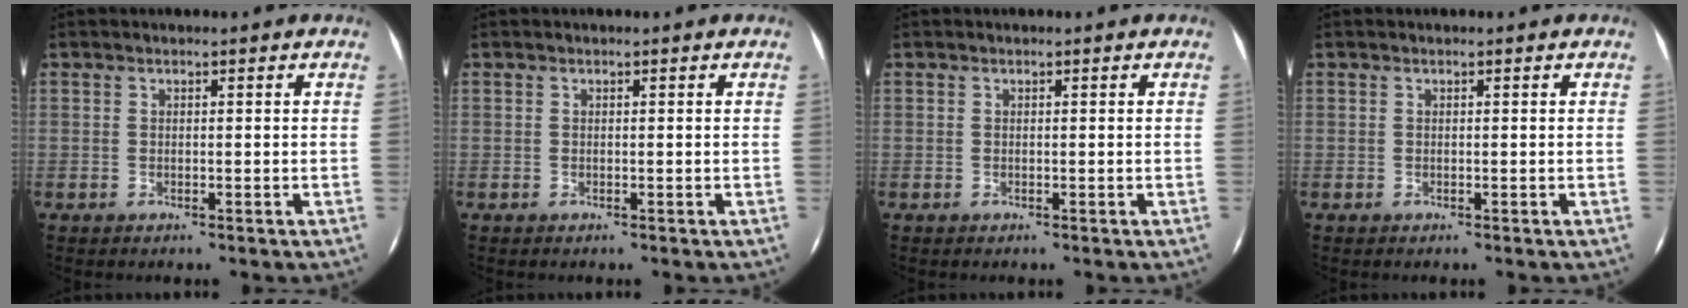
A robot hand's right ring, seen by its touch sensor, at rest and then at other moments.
{"total": 0.0}
{"total": 0.0}
{"total": 0.0}